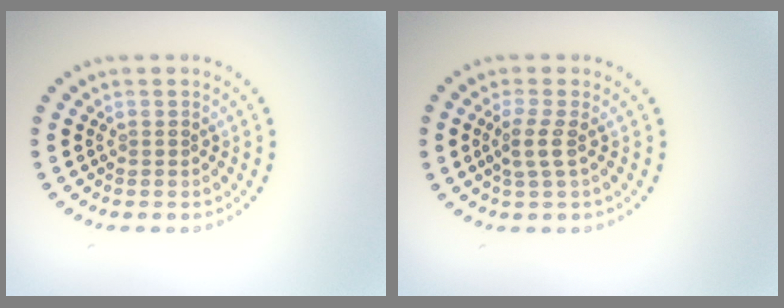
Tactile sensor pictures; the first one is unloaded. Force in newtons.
{"total": 1.9, "press": 1.4, "slide": 1.2}